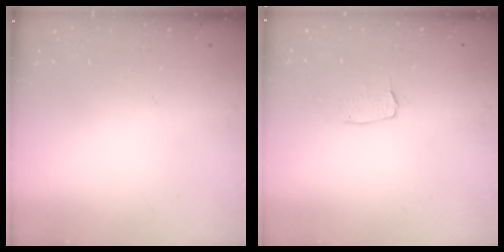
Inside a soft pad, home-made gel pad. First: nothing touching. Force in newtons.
{"total": 2.9, "press": 2.9, "slide": 0.2}